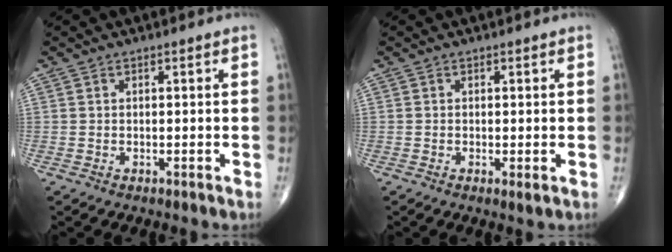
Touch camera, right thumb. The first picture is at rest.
{"total": 1.1, "force": [-0.2, 0.2, 1.1], "torque": [-0.026, -0.007, -0.005]}